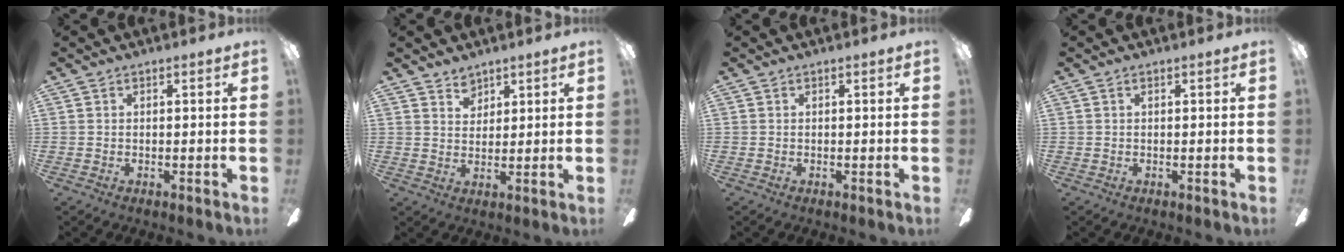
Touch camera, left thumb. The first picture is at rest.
{"total": 3.9, "force": [3.1, 2.3, 0.3], "torque": [0.002, -0.015, 0.058]}
{"total": 0.0}
{"total": 0.0}